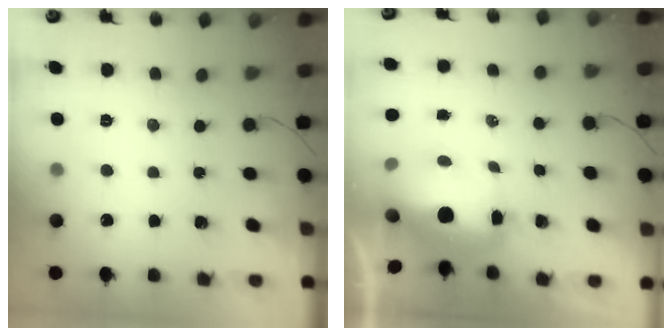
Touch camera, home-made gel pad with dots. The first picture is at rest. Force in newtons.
{"total": 11.4, "press": 11.1, "slide": 2.3}